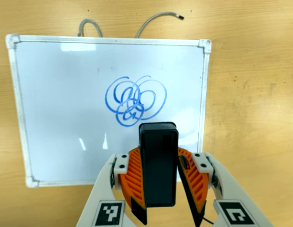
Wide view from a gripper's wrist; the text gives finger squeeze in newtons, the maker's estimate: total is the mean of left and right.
{"total": 4.9, "left": 4.9, "right": 4.9}